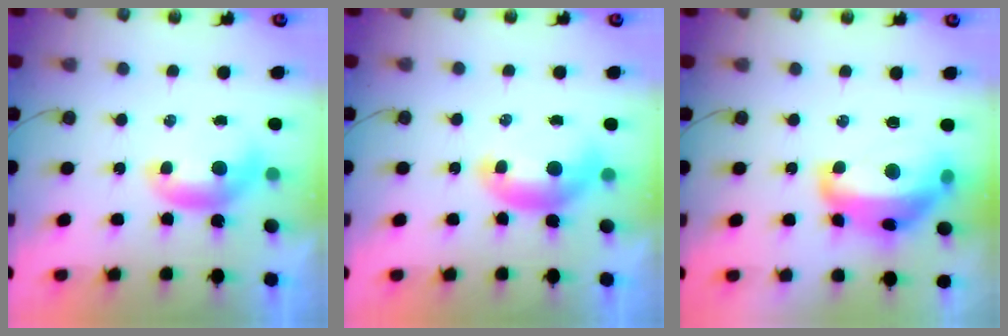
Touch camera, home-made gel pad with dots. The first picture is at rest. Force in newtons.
{"total": 1.3, "press": 1.1, "slide": 0.6}
{"total": 11.2, "press": 11.0, "slide": 1.8}